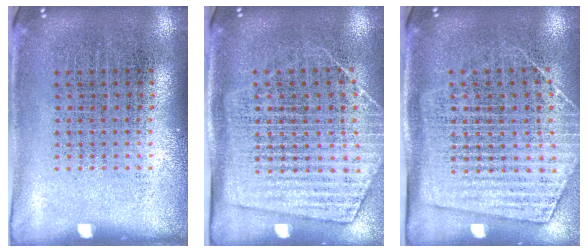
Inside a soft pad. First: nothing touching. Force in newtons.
{"total": 1.9, "press": 1.6, "slide": 0.9}
{"total": 1.9, "press": 1.6, "slide": 0.9}